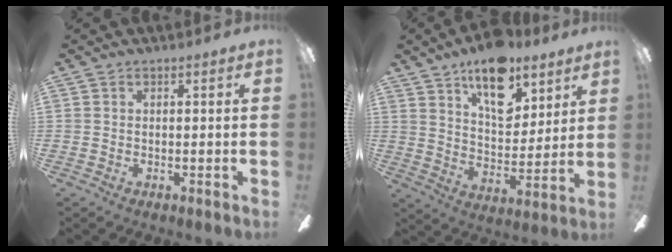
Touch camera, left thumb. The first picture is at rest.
{"total": 16.3, "force": [11.0, 8.0, 9.0], "torque": [-0.130, -0.056, 0.191]}